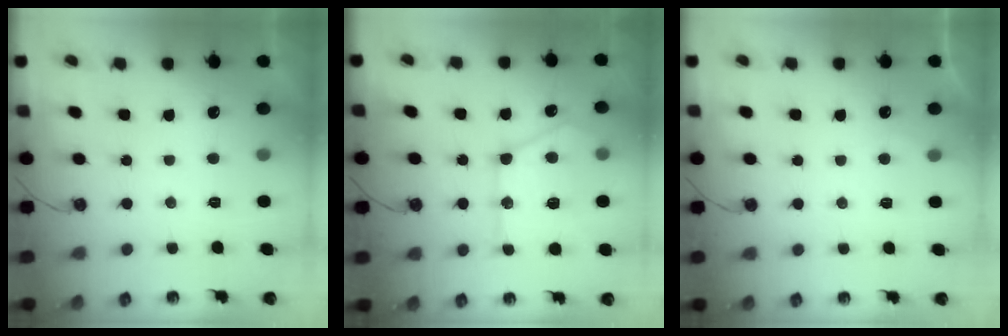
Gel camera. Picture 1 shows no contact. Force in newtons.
{"total": 18.6, "press": 18.5, "slide": 1.6}
{"total": 2.3, "press": 2.2, "slide": 0.3}